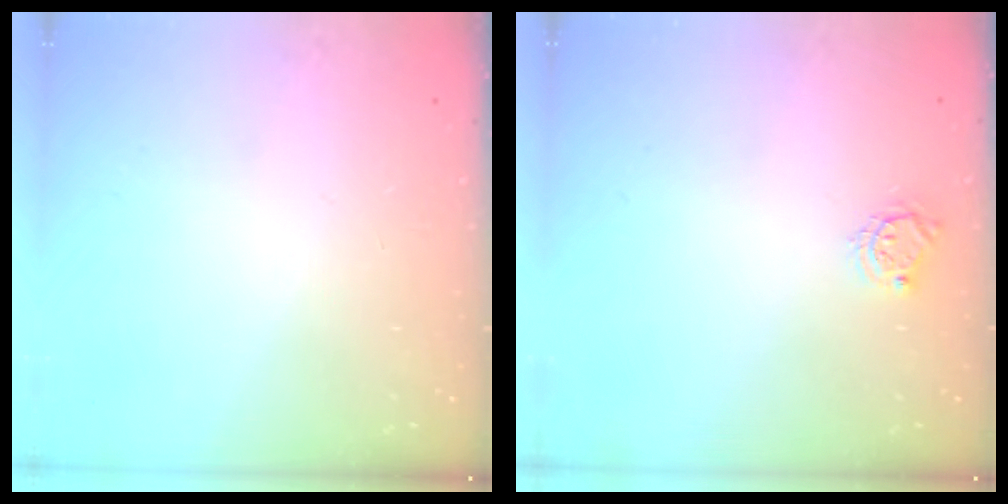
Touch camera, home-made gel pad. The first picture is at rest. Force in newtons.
{"total": 5.2, "press": 5.2, "slide": 0.2}